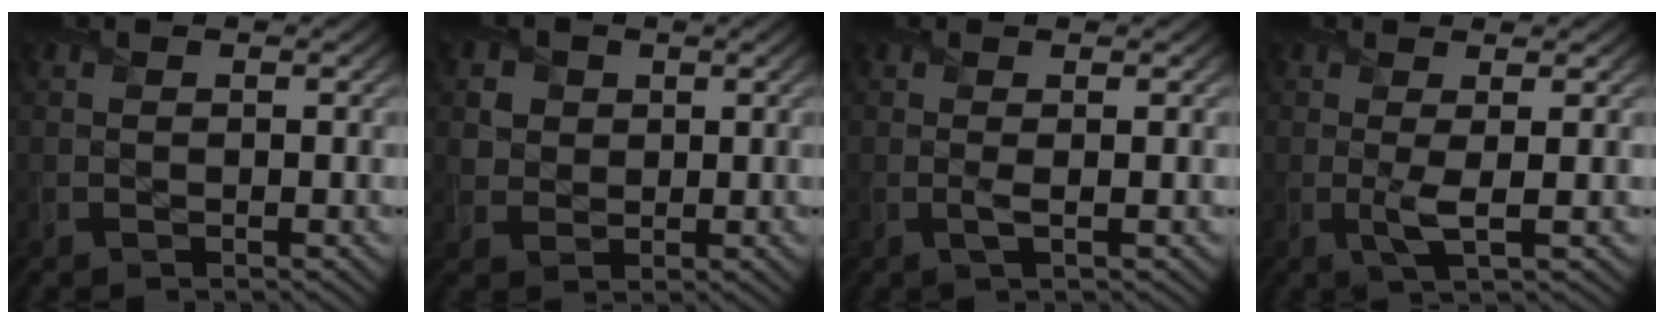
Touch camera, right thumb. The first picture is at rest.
{"total": 3.8, "force": [1.5, 3.3, 1.3], "torque": [-0.055, -0.006, 0.031]}
{"total": 1.4, "force": [0.1, 0.2, 1.4], "torque": [-0.030, 0.002, -0.003]}
{"total": 2.8, "force": [0.1, 0.4, 2.7], "torque": [-0.054, 0.000, -0.001]}